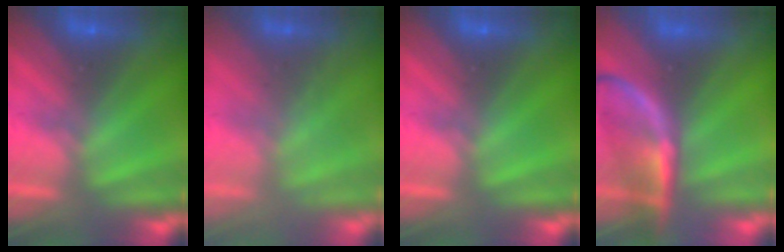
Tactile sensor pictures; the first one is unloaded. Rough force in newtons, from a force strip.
{"total": 2.1}
{"total": 0.0}
{"total": 2.4}